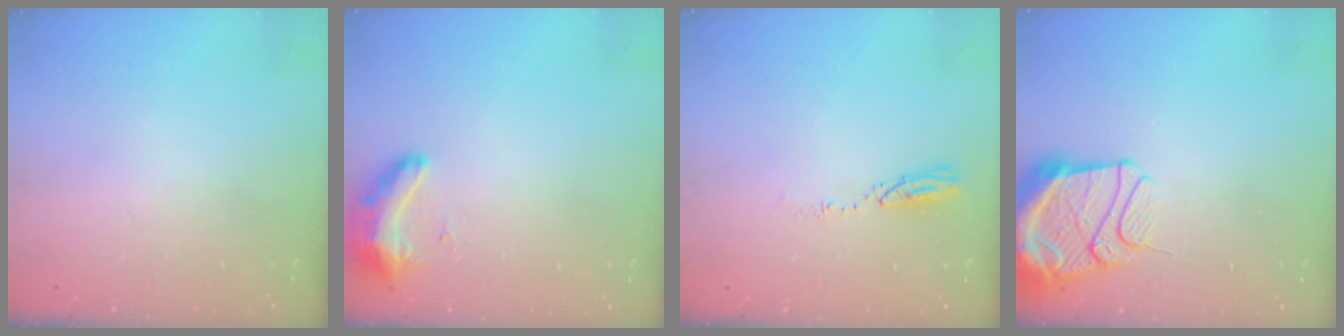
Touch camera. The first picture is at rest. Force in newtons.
{"total": 8.5, "press": 8.3, "slide": 1.6}
{"total": 3.5, "press": 3.5, "slide": 0.3}
{"total": 14.8, "press": 14.7, "slide": 1.7}